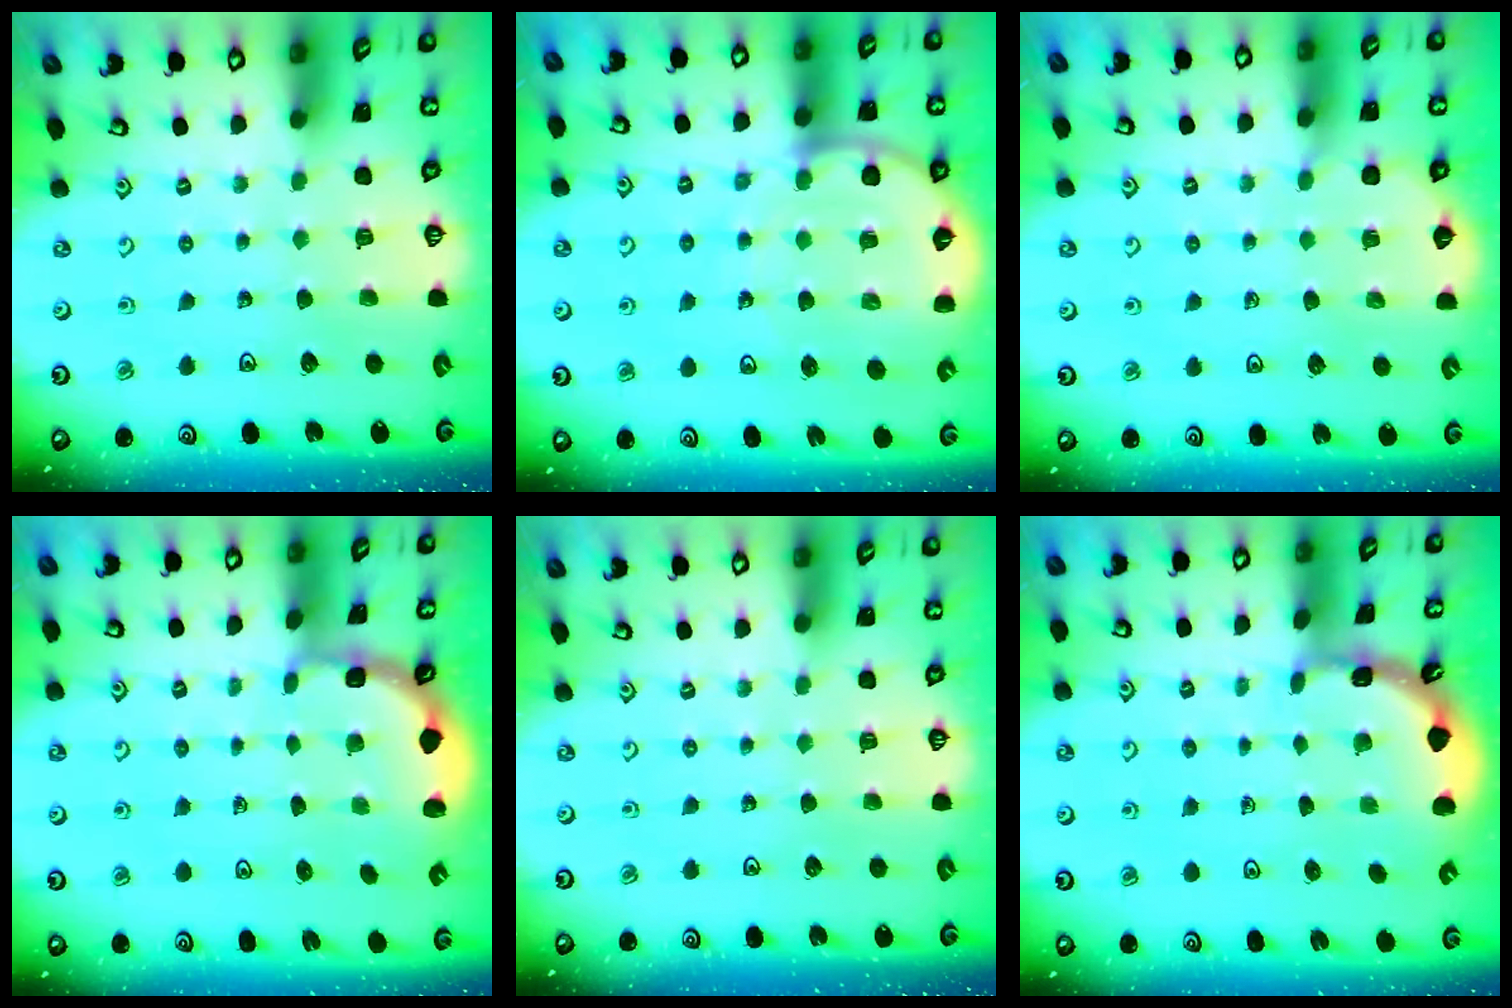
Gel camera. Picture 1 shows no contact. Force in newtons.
{"total": 8.8, "press": 8.5, "slide": 2.2}
{"total": 2.4, "press": 2.4, "slide": 0.2}
{"total": 1.9, "press": 1.5, "slide": 1.1}
{"total": 0.0}
{"total": 1.9, "press": 1.9, "slide": 0.1}